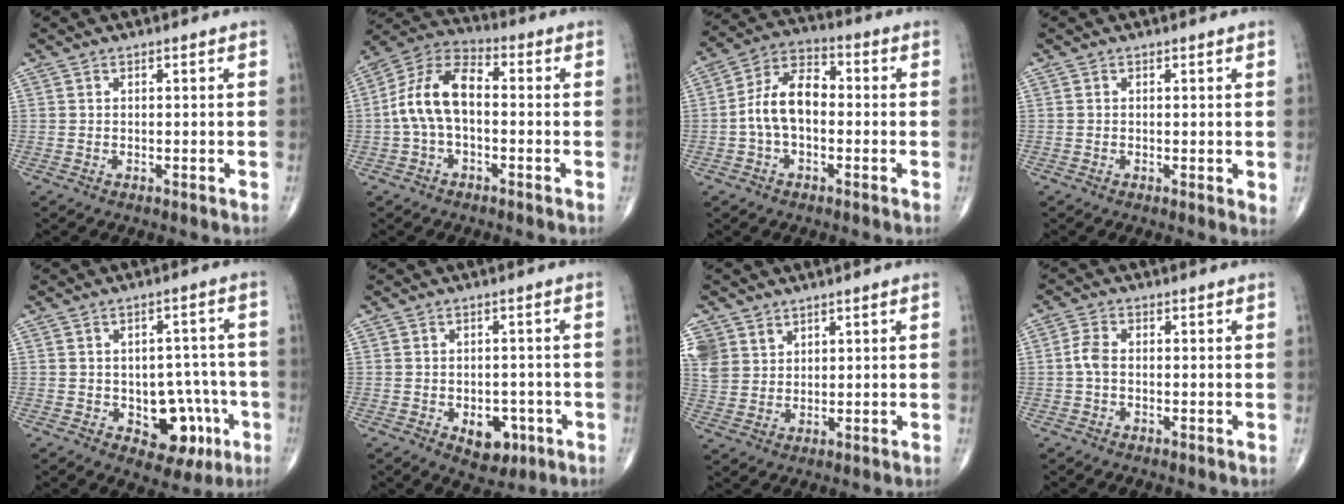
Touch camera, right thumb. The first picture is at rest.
{"total": 11.3, "force": [-0.7, 6.3, 9.4], "torque": [-0.184, 0.038, -0.022]}
{"total": 10.1, "force": [-1.0, 6.1, 8.0], "torque": [-0.141, 0.035, -0.029]}
{"total": 1.5, "force": [0.2, 0.5, 1.4], "torque": [-0.021, -0.007, -0.001]}
{"total": 10.4, "force": [-3.5, 6.8, 7.0], "torque": [-0.046, 0.030, -0.035]}
{"total": 6.4, "force": [-2.4, 4.2, 4.2], "torque": [-0.029, 0.011, -0.023]}
{"total": 8.5, "force": [4.6, 6.7, 2.5], "torque": [-0.046, -0.013, 0.102]}
{"total": 3.0, "force": [-0.3, 1.8, 2.4], "torque": [-0.052, 0.006, -0.013]}